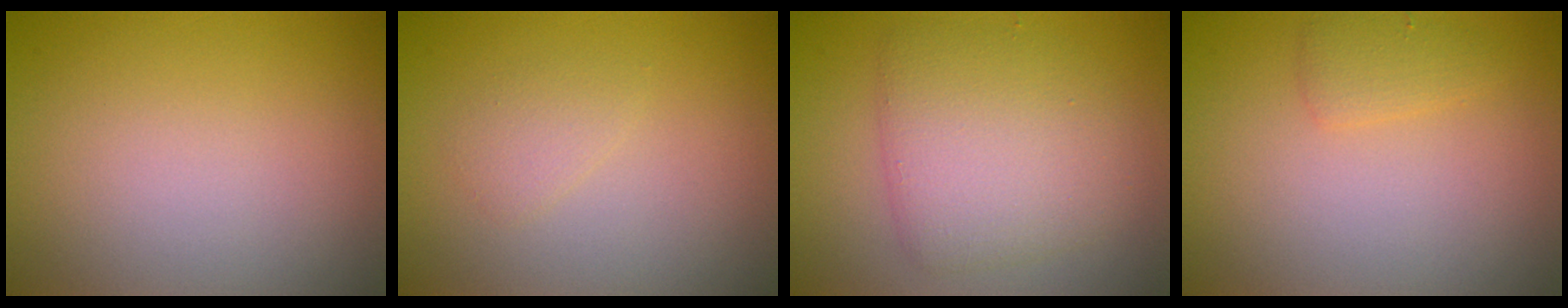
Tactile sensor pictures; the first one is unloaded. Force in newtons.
{"total": 1.1, "press": 1.1, "slide": 0.1}
{"total": 5.2, "press": 5.2, "slide": 0.2}
{"total": 1.4, "press": 1.4, "slide": 0.1}